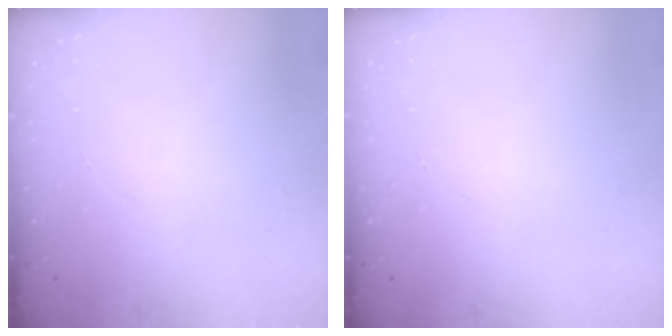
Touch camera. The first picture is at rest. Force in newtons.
{"total": 0.0}